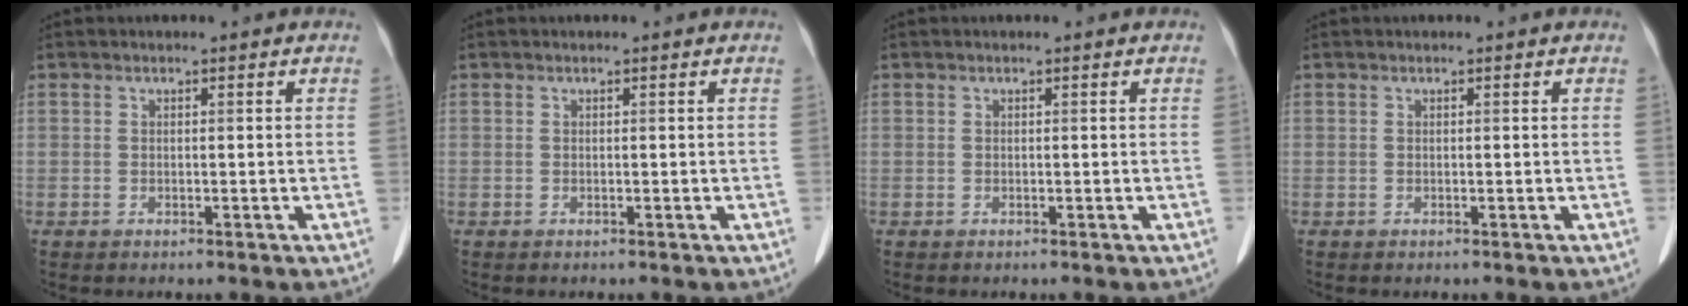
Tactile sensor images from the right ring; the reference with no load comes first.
{"total": 0.0}
{"total": 0.0}
{"total": 0.0}